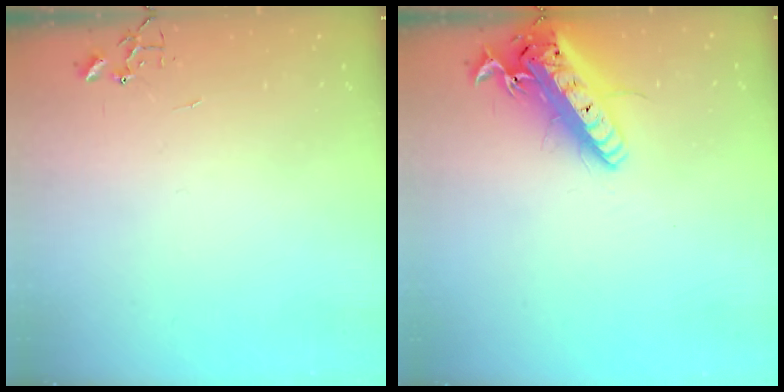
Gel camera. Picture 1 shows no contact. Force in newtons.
{"total": 19.8, "press": 19.4, "slide": 4.0}